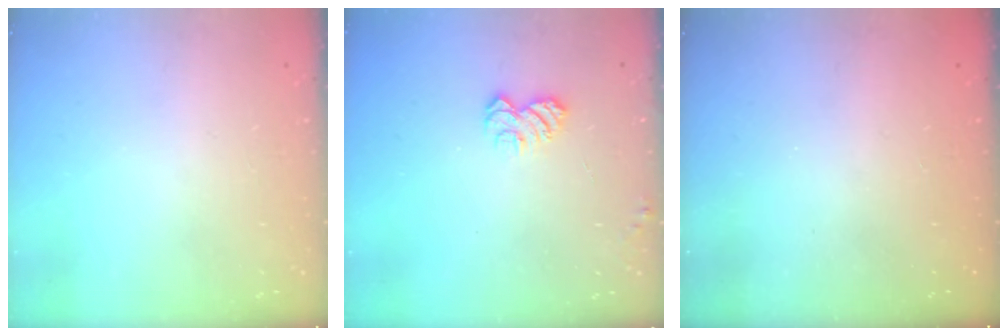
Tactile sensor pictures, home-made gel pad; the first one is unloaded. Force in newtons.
{"total": 5.5, "press": 5.4, "slide": 0.5}
{"total": 2.3, "press": 2.2, "slide": 0.8}